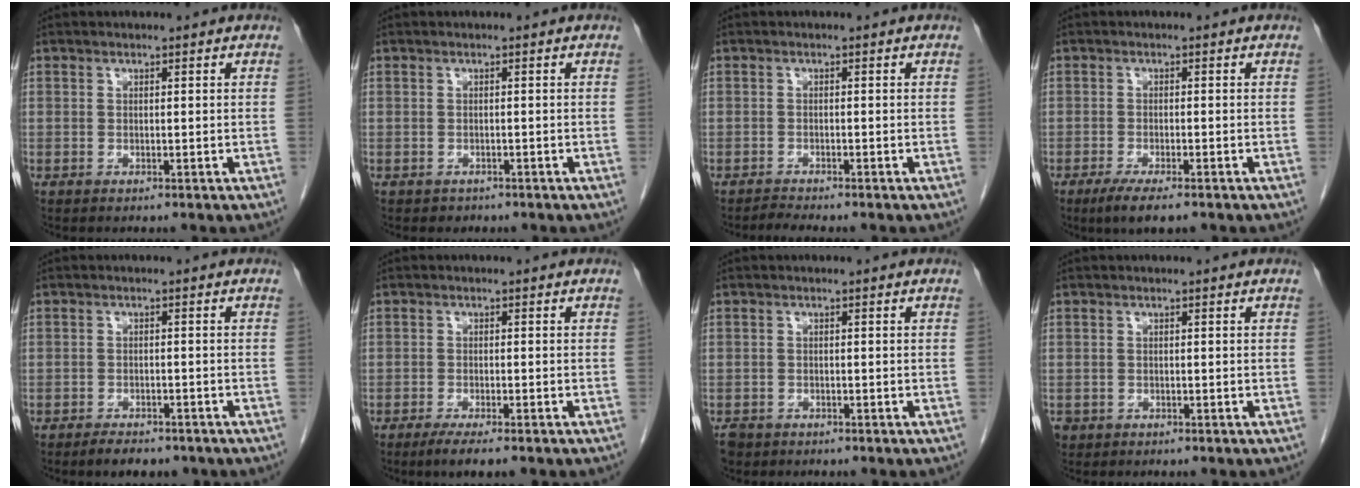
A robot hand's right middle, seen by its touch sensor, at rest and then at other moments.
{"total": 1.1, "force": [-0.9, 0.8, -0.1], "torque": [-0.009, 0.002, -0.011]}
{"total": 1.5, "force": [-1.4, -0.5, 0.1], "torque": [-0.013, -0.010, -0.025]}
{"total": 5.0, "force": [-3.4, 0.9, 3.6], "torque": [-0.060, -0.011, -0.052]}
{"total": 4.3, "force": [-3.4, 1.8, 2.0], "torque": [-0.029, -0.002, -0.043]}
{"total": 3.9, "force": [-2.7, 0.4, 2.7], "torque": [-0.044, -0.009, -0.041]}
{"total": 2.2, "force": [-1.7, 1.4, 0.4], "torque": [-0.015, 0.000, -0.030]}
{"total": 1.4, "force": [-0.8, 1.1, 0.3], "torque": [-0.012, 0.002, -0.010]}